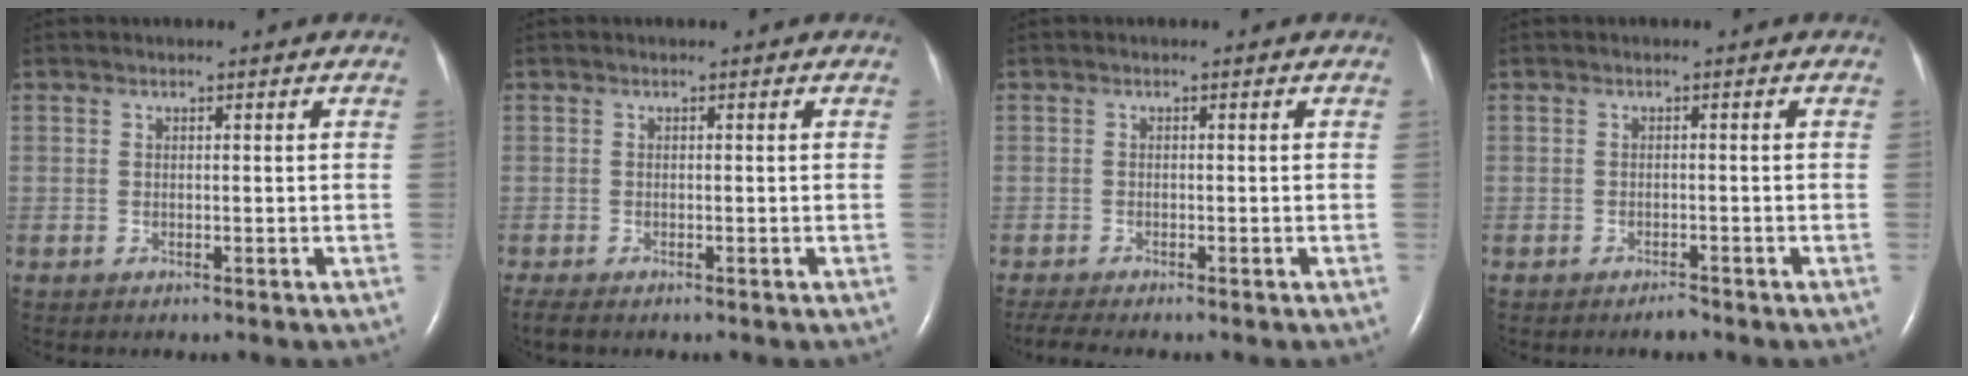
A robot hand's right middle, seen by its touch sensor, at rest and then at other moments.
{"total": 2.1, "force": [-1.7, 0.6, 1.2], "torque": [-0.027, -0.009, -0.026]}
{"total": 3.3, "force": [-2.8, 0.1, 1.7], "torque": [-0.034, -0.010, -0.047]}
{"total": 1.1, "force": [-1.0, 0.1, 0.5], "torque": [-0.013, -0.003, -0.013]}